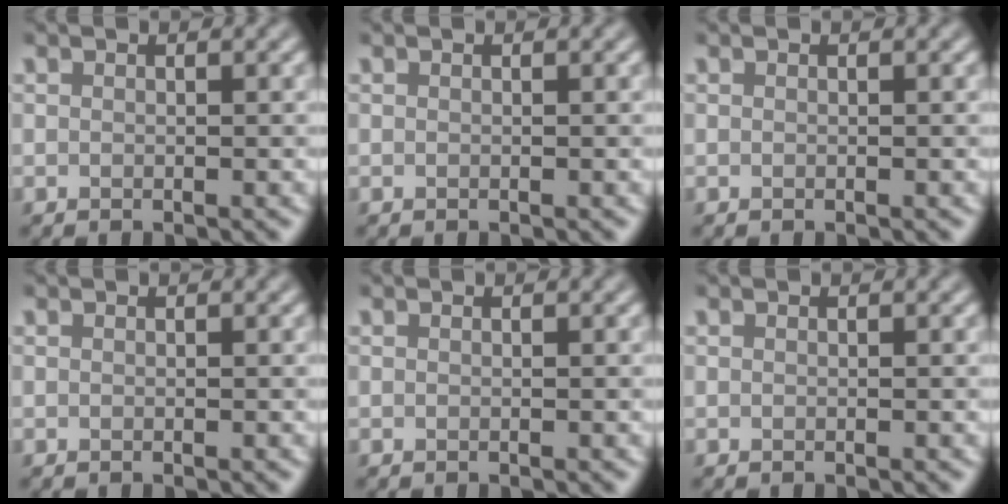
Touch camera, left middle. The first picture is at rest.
{"total": 0.0}
{"total": 0.0}
{"total": 0.0}
{"total": 0.0}
{"total": 0.0}